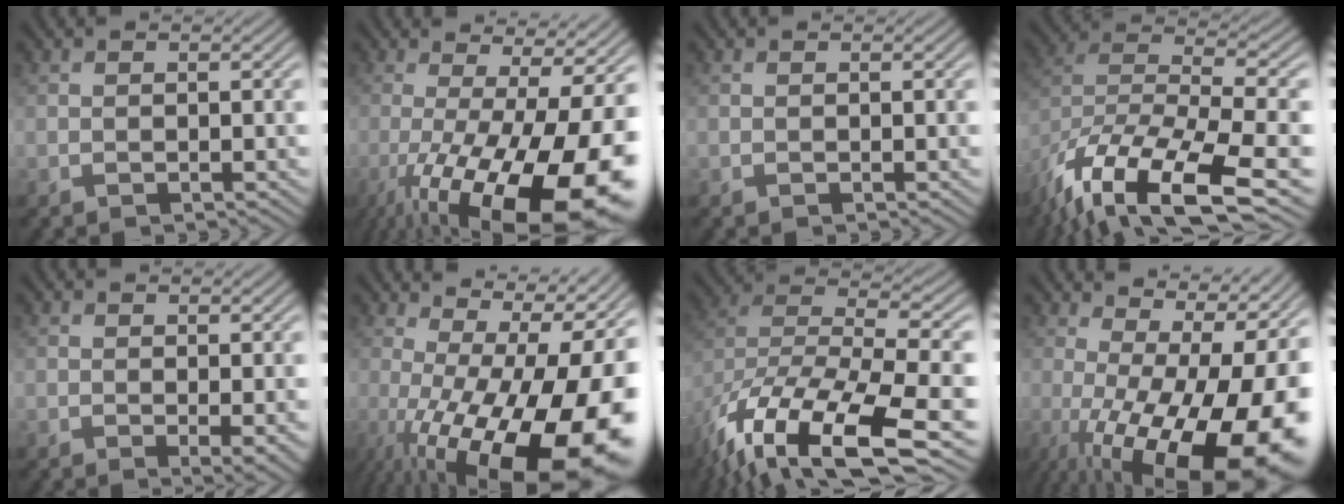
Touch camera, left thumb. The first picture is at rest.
{"total": 19.5, "force": [-6.5, 6.4, 17.2], "torque": [-0.236, -0.032, -0.085]}
{"total": 0.0}
{"total": 16.0, "force": [-9.7, 5.7, 11.4], "torque": [-0.257, -0.021, -0.147]}
{"total": 2.3, "force": [-0.3, 0.4, 2.2], "torque": [-0.035, -0.004, -0.003]}
{"total": 20.9, "force": [-5.6, 8.0, 18.5], "torque": [-0.222, 0.007, -0.093]}
{"total": 15.4, "force": [-8.3, 6.2, 11.3], "torque": [-0.267, -0.030, -0.115]}
{"total": 19.6, "force": [-3.8, 8.0, 17.5], "torque": [-0.198, 0.002, -0.053]}